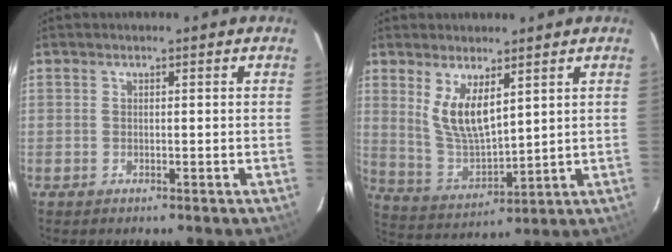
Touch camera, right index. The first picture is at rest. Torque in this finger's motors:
{"motor_torque": [0.21, 0.12, 0.26, 0.10]}